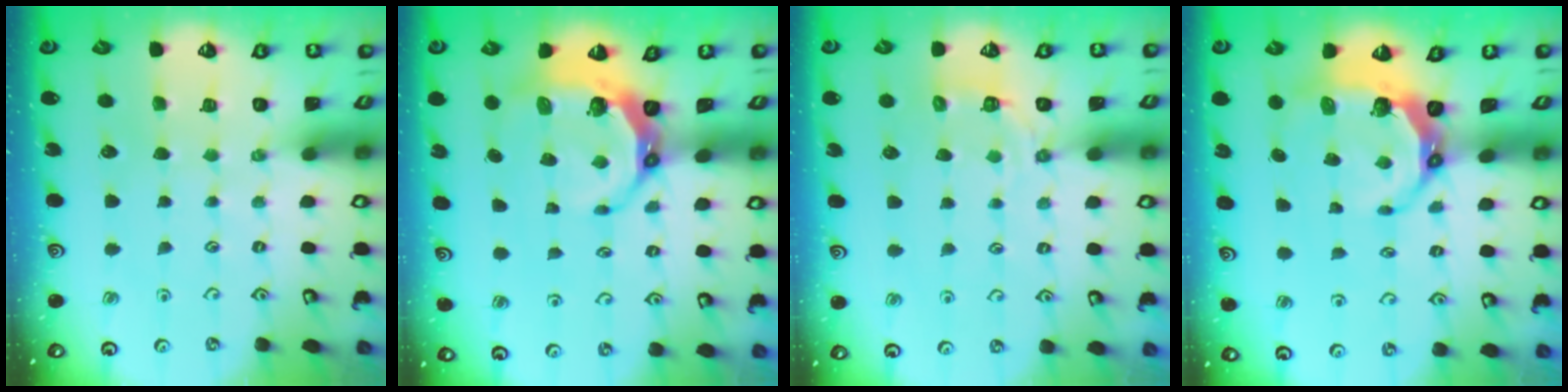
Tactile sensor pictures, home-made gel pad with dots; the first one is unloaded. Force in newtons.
{"total": 7.9, "press": 6.9, "slide": 3.8}
{"total": 3.7, "press": 3.0, "slide": 2.1}
{"total": 7.5, "press": 6.1, "slide": 4.3}